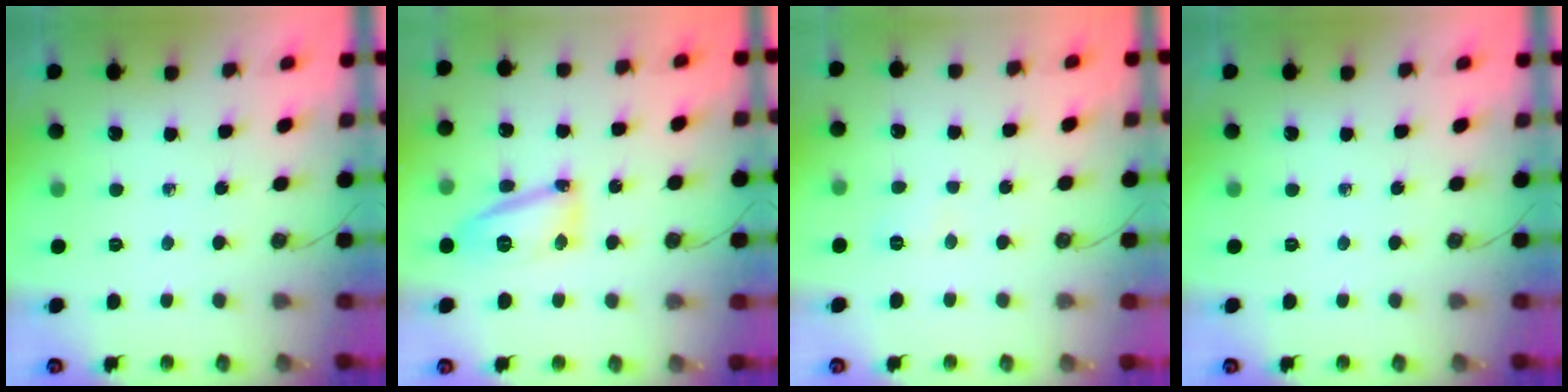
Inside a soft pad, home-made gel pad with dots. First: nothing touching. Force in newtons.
{"total": 13.7, "press": 13.6, "slide": 1.4}
{"total": 18.9, "press": 5.9, "slide": 17.9}
{"total": 0.0}